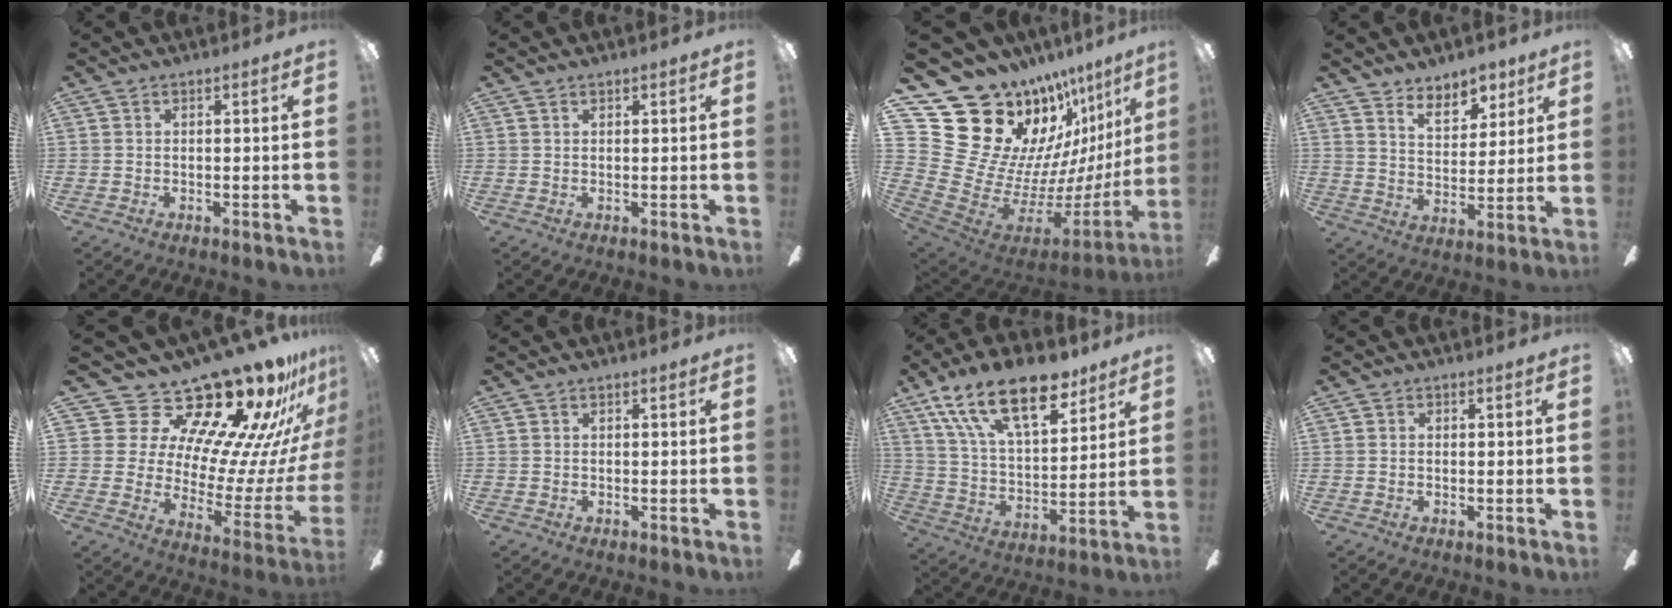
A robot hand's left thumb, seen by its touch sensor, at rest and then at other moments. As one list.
[{"total": 0.6, "force": [0.5, 0.2, 0.2], "torque": [-0.005, 0.001, 0.009]}, {"total": 23.0, "force": [15.9, 13.4, 10.0], "torque": [-0.171, -0.176, 0.356]}, {"total": 8.1, "force": [6.5, 4.3, 2.4], "torque": [-0.024, -0.043, 0.114]}, {"total": 25.2, "force": [20.3, 9.2, 11.8], "torque": [-0.147, -0.190, 0.361]}, {"total": 0.0}, {"total": 21.6, "force": [13.8, 9.9, 13.3], "torque": [-0.225, -0.066, 0.241]}, {"total": 0.6, "force": [-0.1, 0.5, 0.3], "torque": [-0.005, 0.004, -0.003]}]